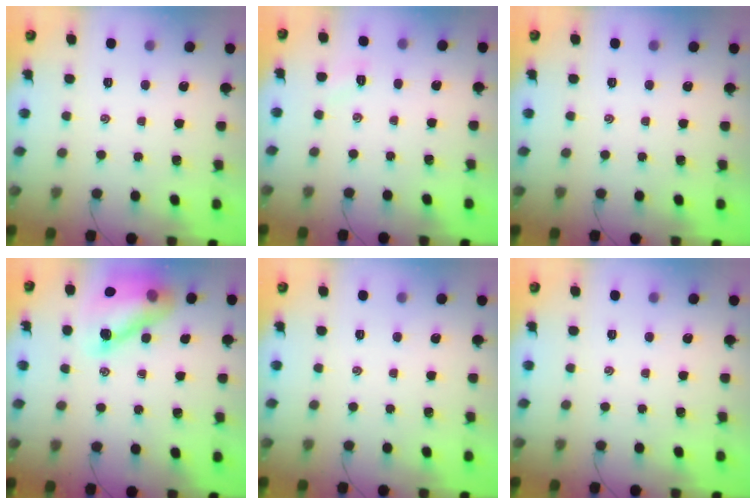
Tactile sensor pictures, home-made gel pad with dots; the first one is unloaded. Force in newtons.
{"total": 2.9, "press": 2.8, "slide": 0.8}
{"total": 0.0}
{"total": 13.8, "press": 13.3, "slide": 3.7}
{"total": 0.0}
{"total": 0.0}